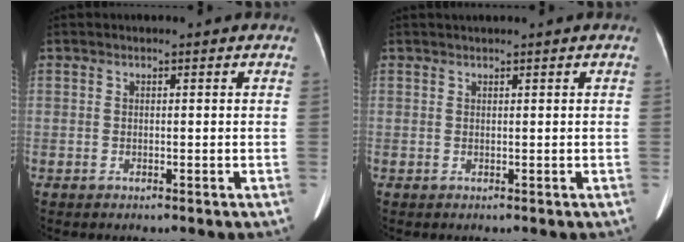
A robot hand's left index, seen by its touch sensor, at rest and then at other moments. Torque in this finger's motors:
{"motor_torque": [0.14, -0.13, 0.00, 0.05]}